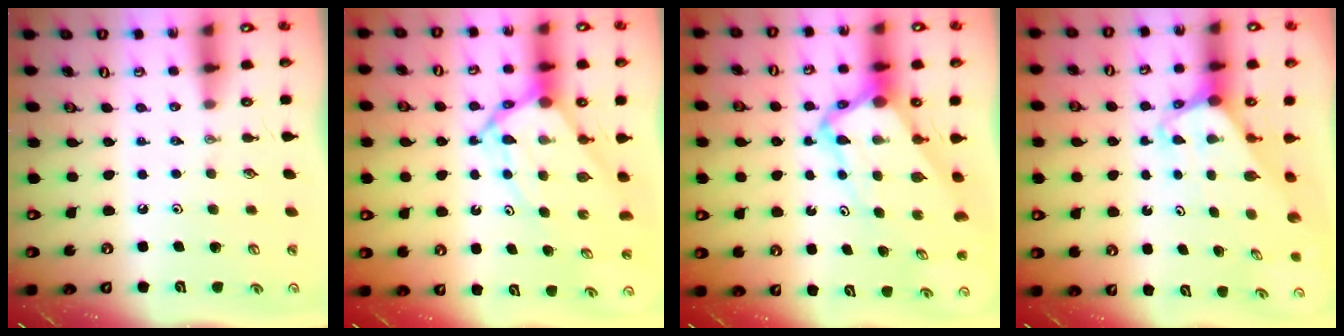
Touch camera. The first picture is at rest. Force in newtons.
{"total": 10.1, "press": 10.1, "slide": 0.9}
{"total": 9.3, "press": 9.2, "slide": 1.0}
{"total": 2.5, "press": 2.5, "slide": 0.2}